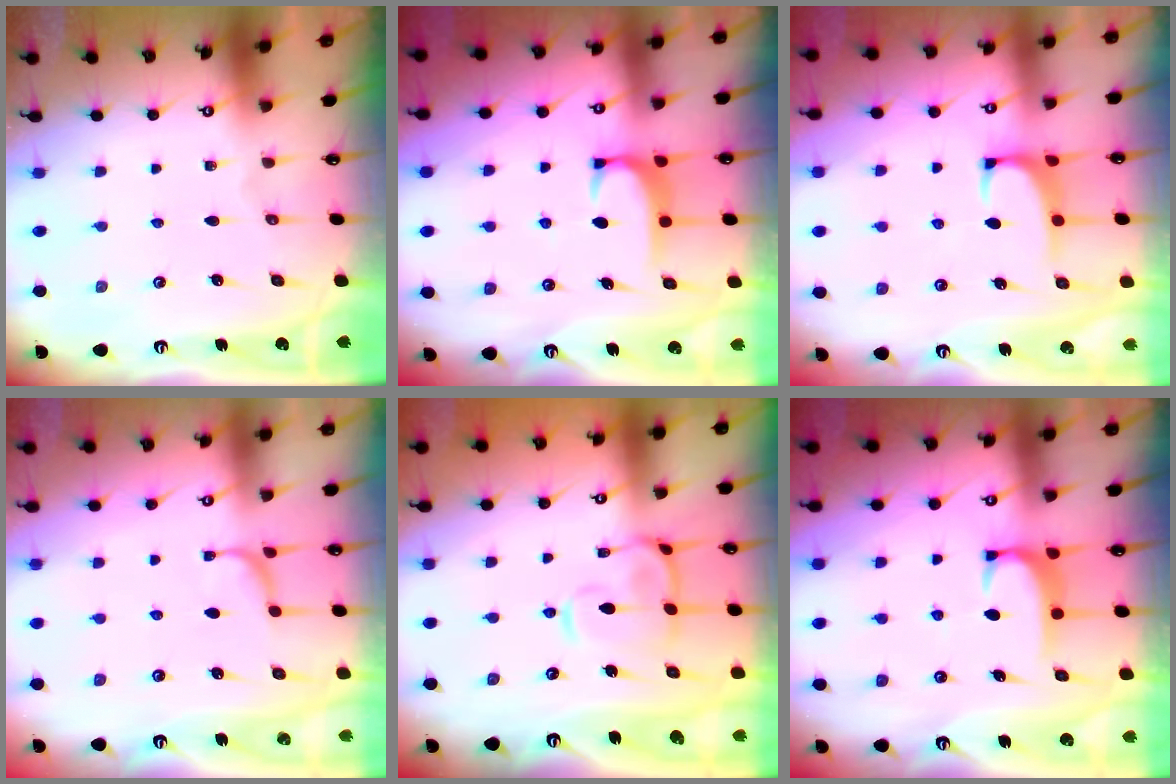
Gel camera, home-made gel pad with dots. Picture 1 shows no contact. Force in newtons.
{"total": 1.9, "press": 1.9, "slide": 0.5}
{"total": 0.8, "press": 0.4, "slide": 0.7}
{"total": 2.4, "press": 2.4, "slide": 0.4}
{"total": 6.5, "press": 6.4, "slide": 1.2}
{"total": 1.7, "press": 1.6, "slide": 0.5}